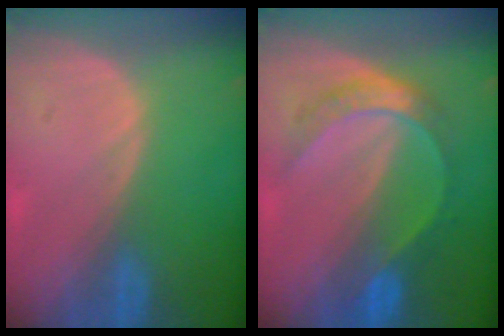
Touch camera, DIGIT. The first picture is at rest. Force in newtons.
{"total": 6.1, "press": 6.1, "slide": 0.3}